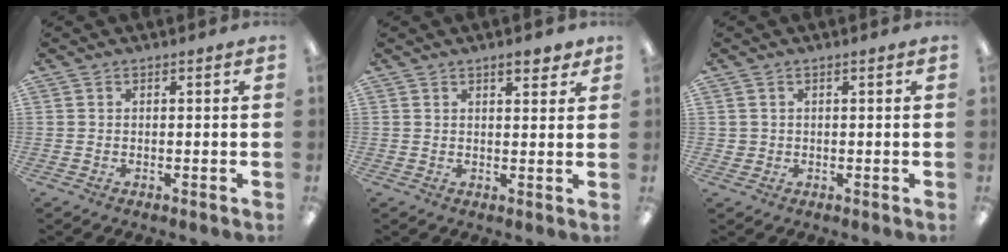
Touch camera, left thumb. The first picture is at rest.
{"total": 4.2, "force": [3.0, 1.5, 2.5], "torque": [-0.021, -0.014, 0.046]}
{"total": 1.2, "force": [0.3, 1.2, 0.1], "torque": [-0.004, 0.004, 0.004]}